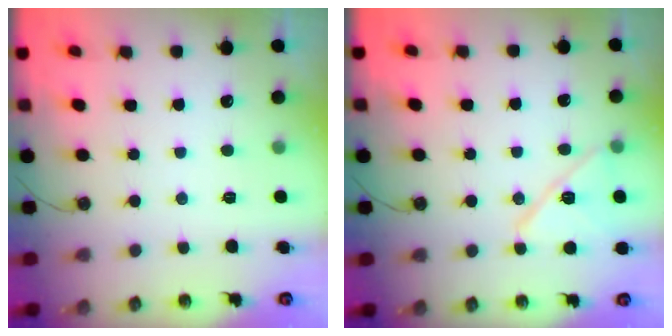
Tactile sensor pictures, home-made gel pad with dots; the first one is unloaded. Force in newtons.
{"total": 13.2, "press": 13.2, "slide": 0.6}